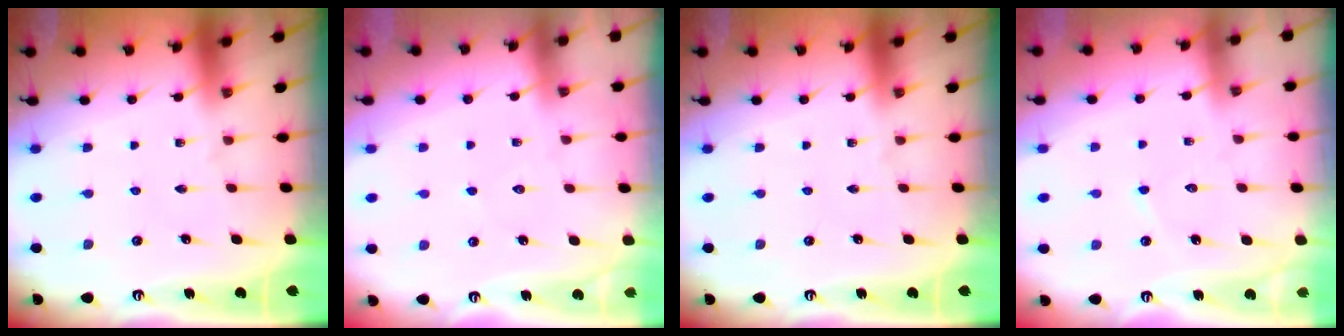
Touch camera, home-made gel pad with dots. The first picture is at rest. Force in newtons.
{"total": 3.5, "press": 3.5, "slide": 0.4}
{"total": 0.0}
{"total": 3.9, "press": 3.8, "slide": 0.4}